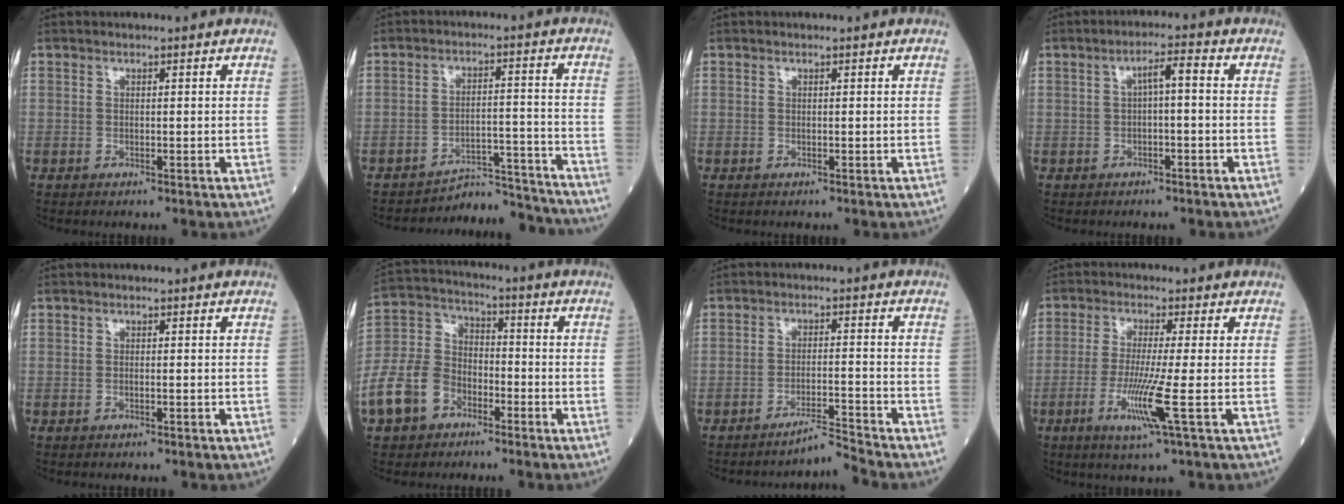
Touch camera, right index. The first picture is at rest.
{"total": 9.2, "force": [-9.1, 0.3, -1.4], "torque": [0.028, 0.043, -0.131]}
{"total": 0.0}
{"total": 3.0, "force": [0.0, 0.5, 2.9], "torque": [-0.046, 0.013, 0.001]}
{"total": 0.0}
{"total": 11.3, "force": [-5.9, 7.8, 5.6], "torque": [-0.148, 0.012, -0.115]}
{"total": 4.3, "force": [-3.9, -1.8, 0.1], "torque": [0.004, -0.010, -0.065]}
{"total": 7.3, "force": [-2.3, -1.1, 6.8], "torque": [-0.139, -0.026, -0.048]}